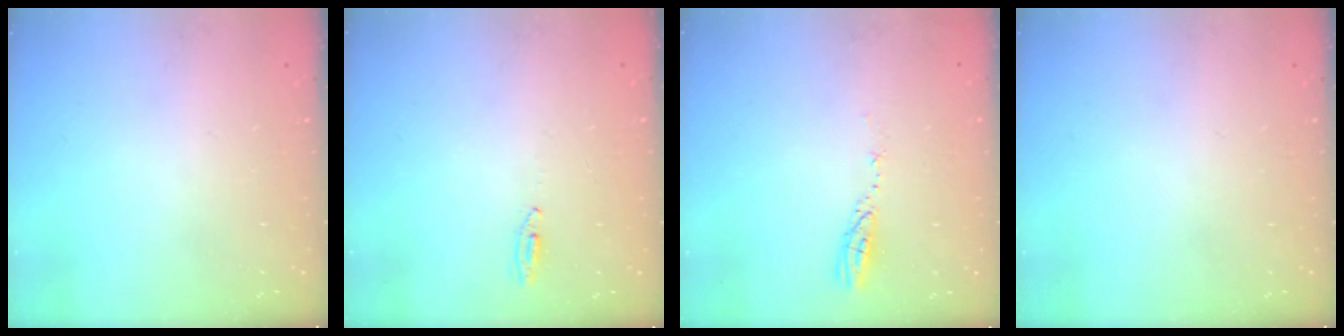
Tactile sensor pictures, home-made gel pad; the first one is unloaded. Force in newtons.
{"total": 2.7, "press": 2.5, "slide": 1.0}
{"total": 3.7, "press": 3.6, "slide": 0.3}
{"total": 0.0}